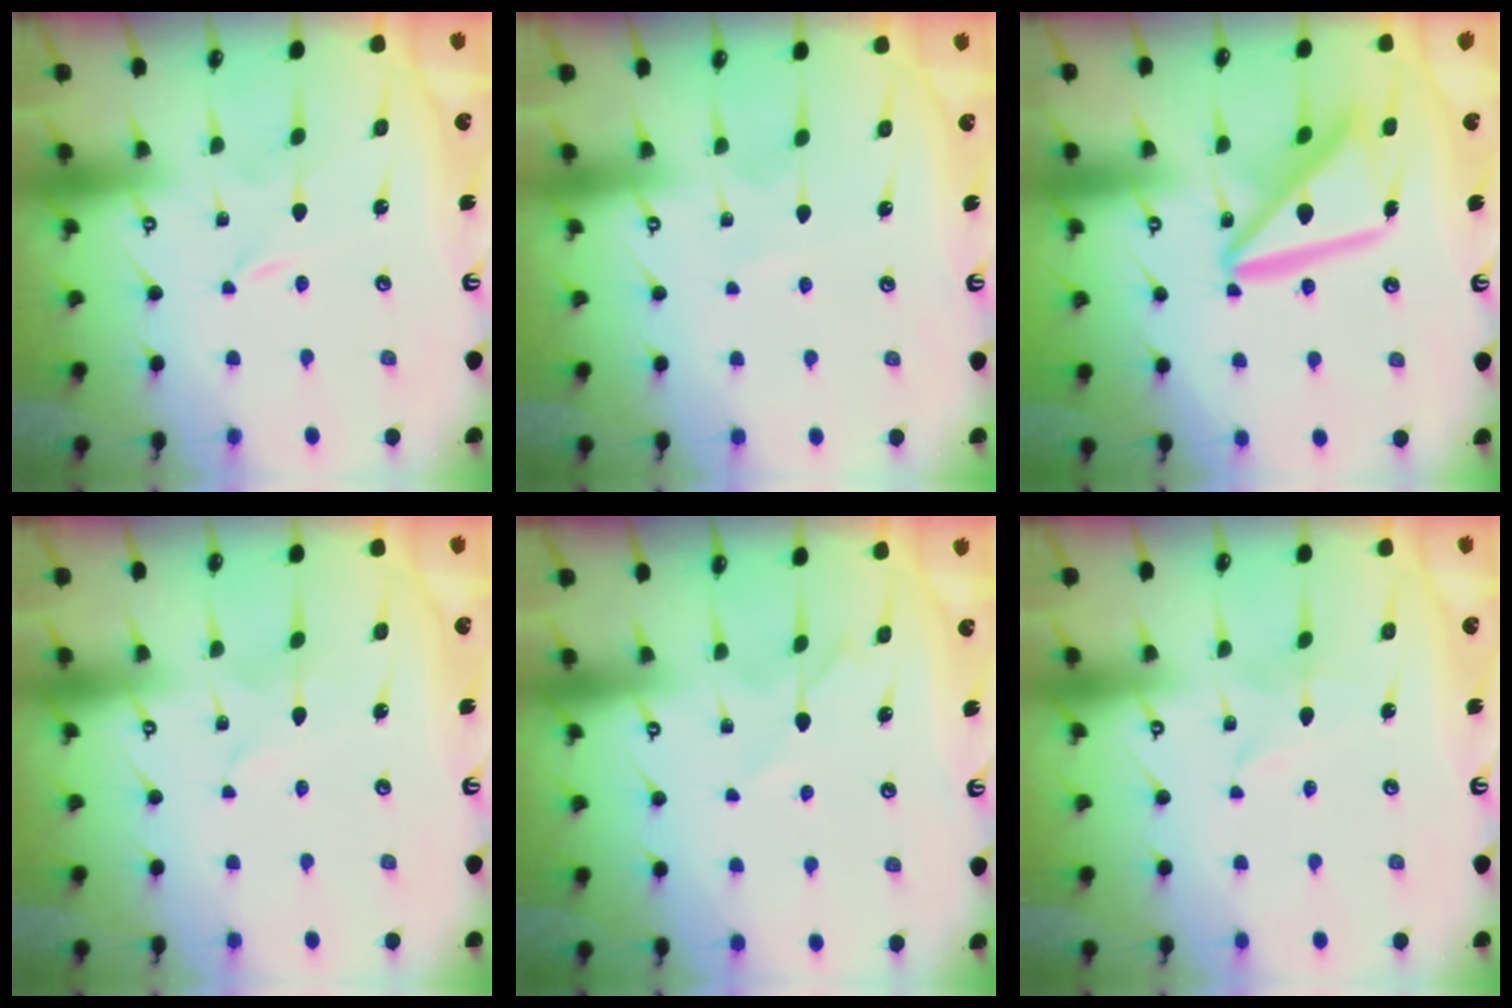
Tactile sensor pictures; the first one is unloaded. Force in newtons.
{"total": 2.7, "press": 2.7, "slide": 0.3}
{"total": 14.6, "press": 14.5, "slide": 1.7}
{"total": 1.8, "press": 1.8, "slide": 0.1}
{"total": 5.2, "press": 5.2, "slide": 0.8}
{"total": 1.6, "press": 1.6, "slide": 0.2}